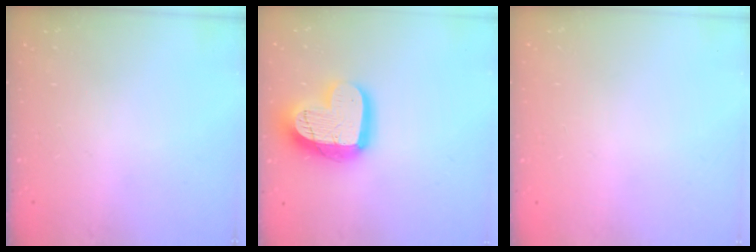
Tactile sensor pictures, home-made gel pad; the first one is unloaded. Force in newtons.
{"total": 18.9, "press": 18.8, "slide": 1.5}
{"total": 0.0}